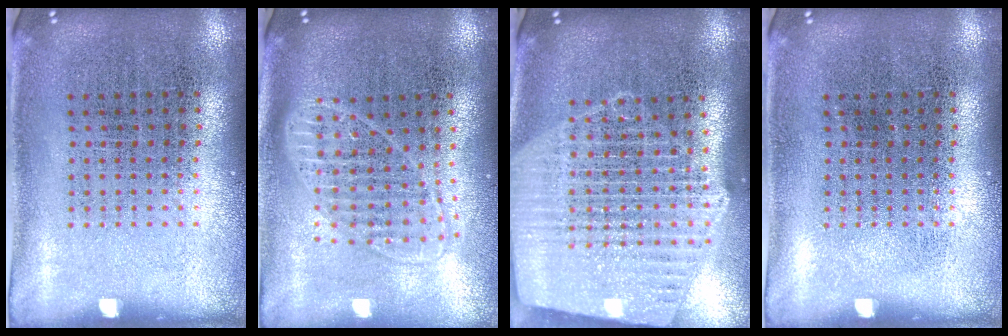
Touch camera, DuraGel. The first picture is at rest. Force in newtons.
{"total": 1.8, "press": 1.5, "slide": 1.0}
{"total": 2.4, "press": 2.2, "slide": 1.1}
{"total": 0.0}